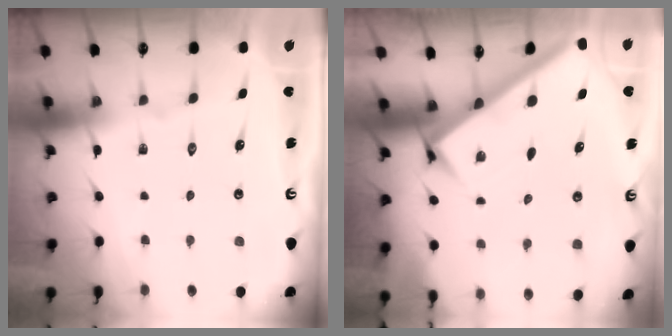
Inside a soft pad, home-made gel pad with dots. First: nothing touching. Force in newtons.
{"total": 2.4, "press": 2.4, "slide": 0.2}